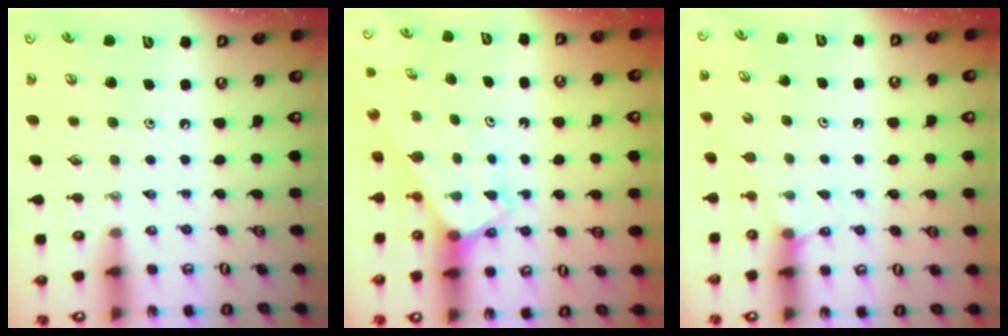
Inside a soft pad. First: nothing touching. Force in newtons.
{"total": 2.7, "press": 2.7, "slide": 0.2}
{"total": 4.1, "press": 4.1, "slide": 0.4}